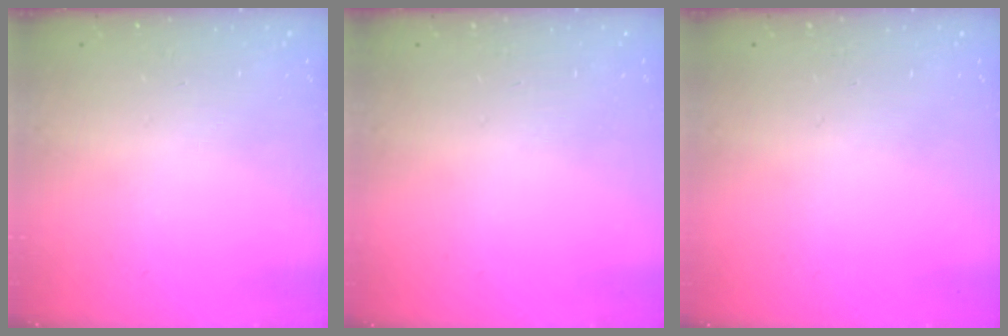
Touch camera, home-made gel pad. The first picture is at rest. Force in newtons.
{"total": 0.0}
{"total": 0.0}